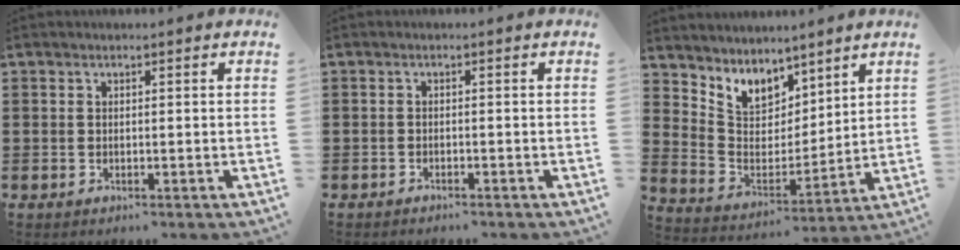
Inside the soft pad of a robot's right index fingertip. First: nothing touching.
{"total": 0.7, "force": [-0.7, 0.1, 0.1], "torque": [-0.003, 0.001, -0.016]}
{"total": 6.4, "force": [5.4, 3.4, 0.4], "torque": [-0.050, -0.040, 0.101]}